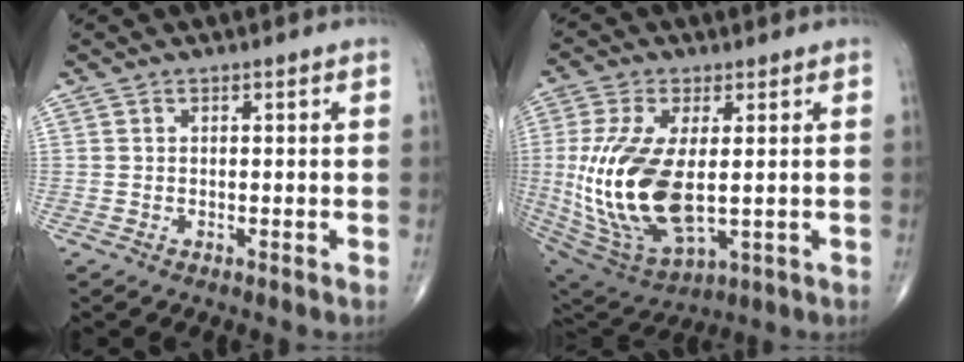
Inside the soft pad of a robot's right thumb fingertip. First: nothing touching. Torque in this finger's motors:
{"motor_torque": [0.05, 1.18, 1.77, 0.07, 0.24]}